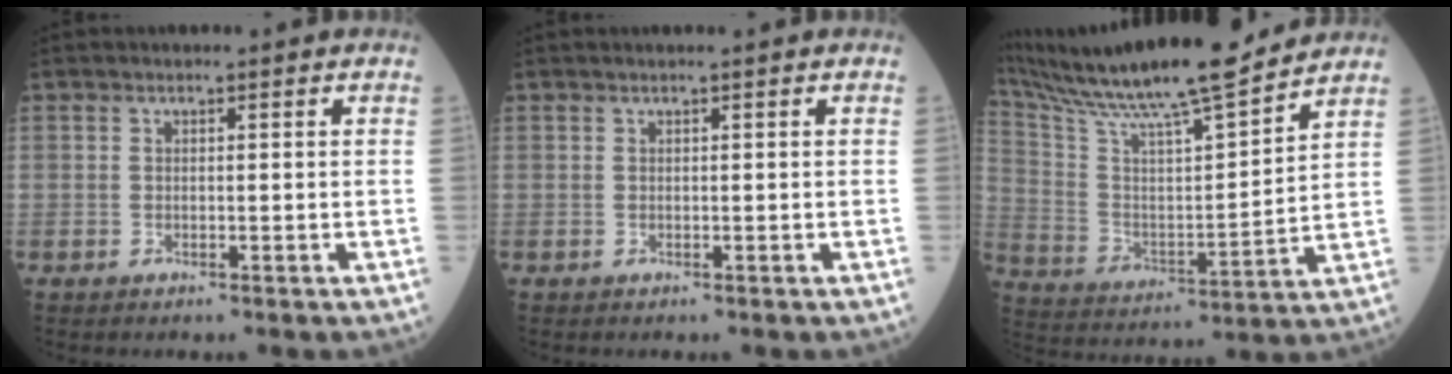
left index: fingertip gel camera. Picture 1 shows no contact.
{"total": 0.7, "force": [0.6, 0.0, 0.4], "torque": [-0.003, 0.007, 0.009]}
{"total": 22.3, "force": [19.2, 1.3, 11.2], "torque": [-0.211, 0.007, 0.322]}